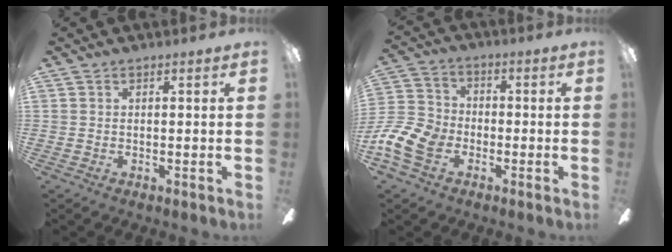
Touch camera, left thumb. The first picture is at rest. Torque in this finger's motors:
{"motor_torque": [-0.52, 0.76, 0.79, 0.40, 0.20]}